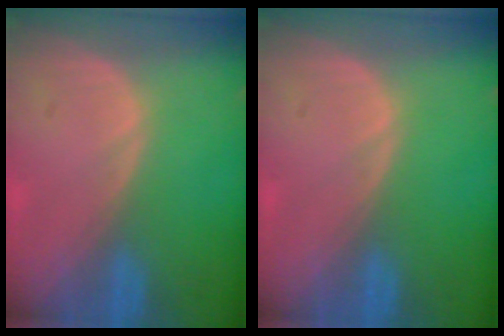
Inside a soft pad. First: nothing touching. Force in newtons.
{"total": 0.0}